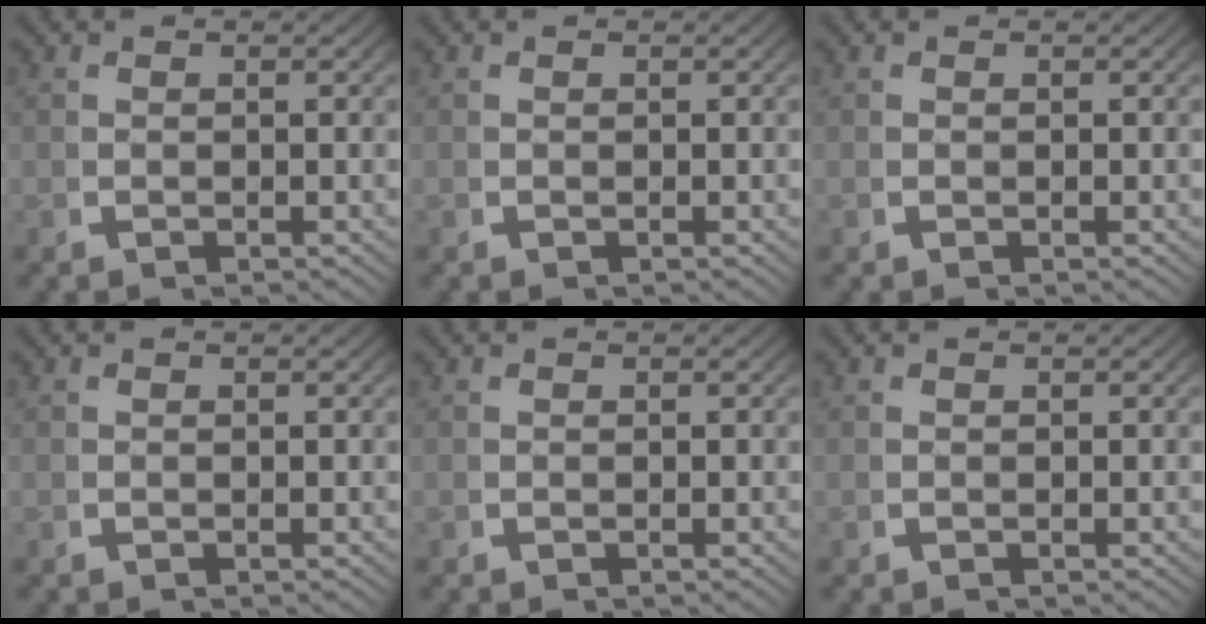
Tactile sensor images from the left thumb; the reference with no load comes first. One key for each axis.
{"total": 0.0}
{"total": 0.0}
{"total": 0.0}
{"total": 0.0}
{"total": 0.0}